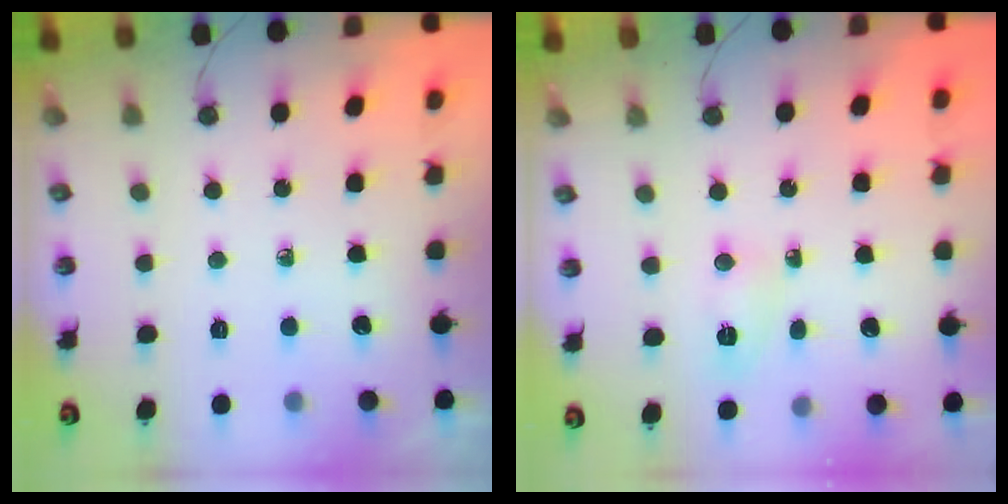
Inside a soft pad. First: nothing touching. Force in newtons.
{"total": 9.2, "press": 3.8, "slide": 8.3}